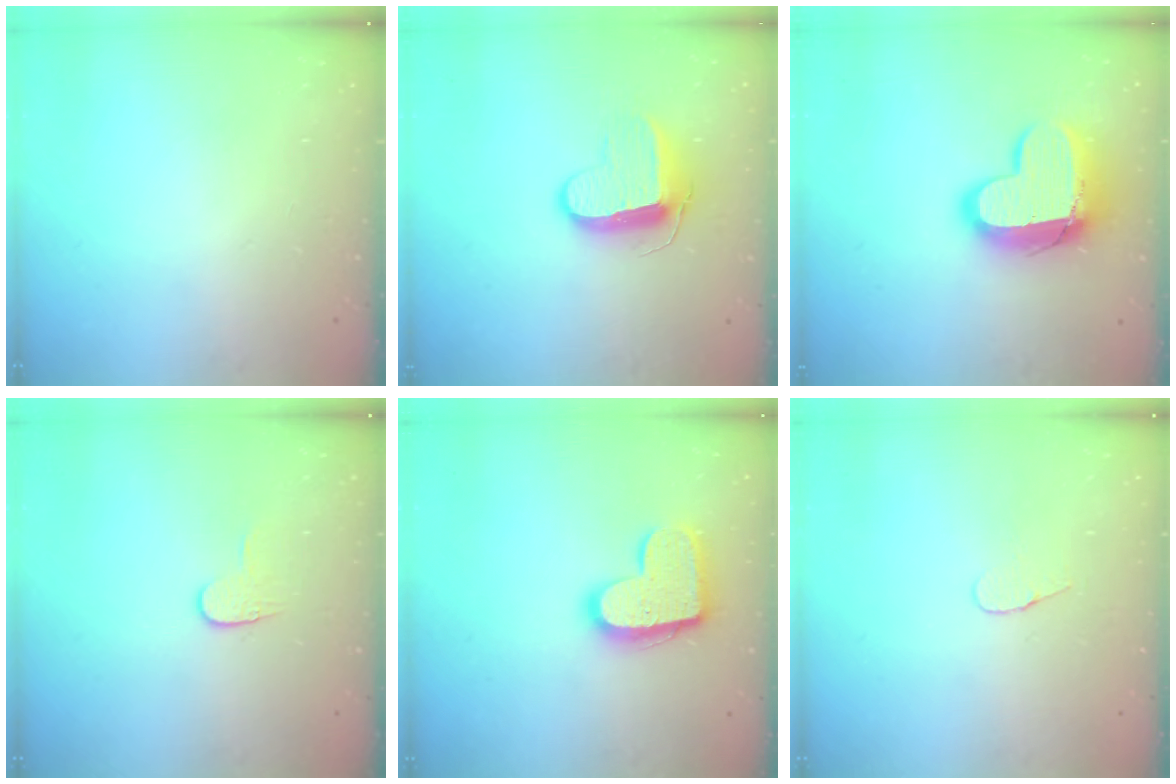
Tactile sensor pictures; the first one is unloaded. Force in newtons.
{"total": 10.0, "press": 10.0, "slide": 0.2}
{"total": 15.4, "press": 15.4, "slide": 1.1}
{"total": 3.7, "press": 3.6, "slide": 0.4}
{"total": 15.5, "press": 15.4, "slide": 1.0}
{"total": 4.0, "press": 4.0, "slide": 0.4}